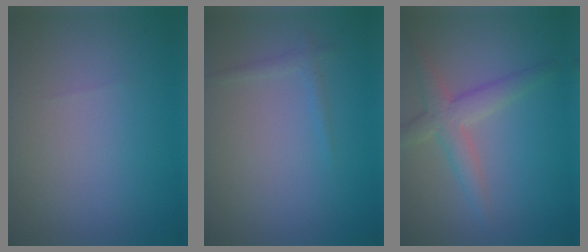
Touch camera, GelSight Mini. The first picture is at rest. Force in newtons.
{"total": 0.9, "press": 0.9, "slide": 0.1}
{"total": 3.5, "press": 3.5, "slide": 0.3}